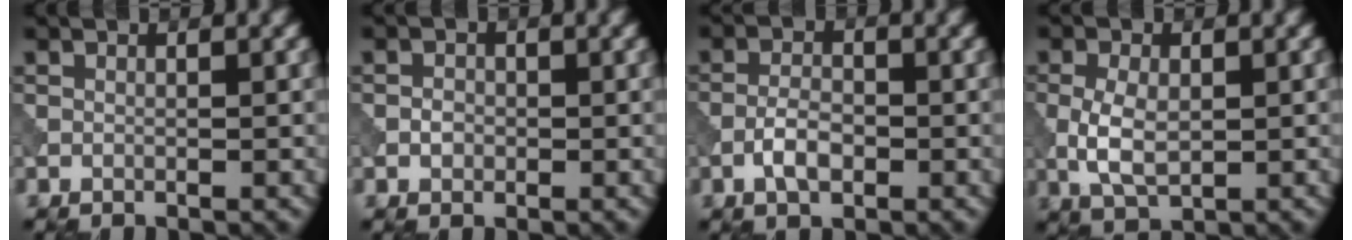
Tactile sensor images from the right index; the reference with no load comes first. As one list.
[{"total": 1.2, "force": [-0.3, 1.0, 0.6], "torque": [-0.009, 0.000, -0.008]}, {"total": 2.9, "force": [-1.2, 1.4, 2.3], "torque": [-0.043, 0.004, -0.028]}, {"total": 3.9, "force": [-0.3, 2.2, 3.2], "torque": [-0.074, -0.001, -0.004]}]